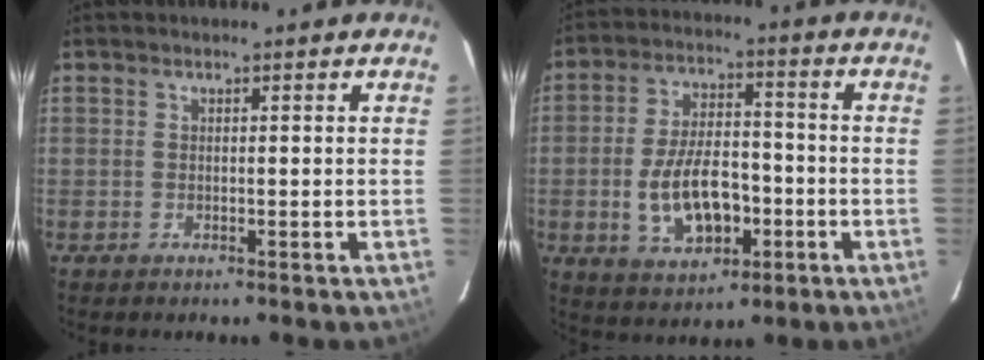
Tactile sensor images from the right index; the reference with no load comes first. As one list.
[{"total": 12.5, "force": [-3.4, 6.7, 10.1], "torque": [-0.202, 0.008, -0.044]}]